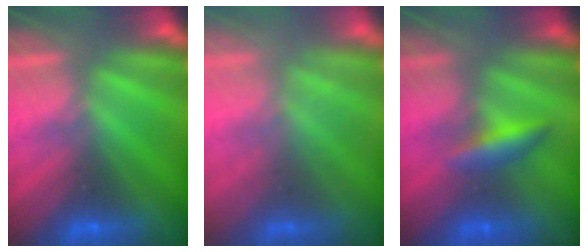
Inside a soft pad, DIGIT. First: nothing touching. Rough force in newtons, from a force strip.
{"total": 2.0}
{"total": 2.4}